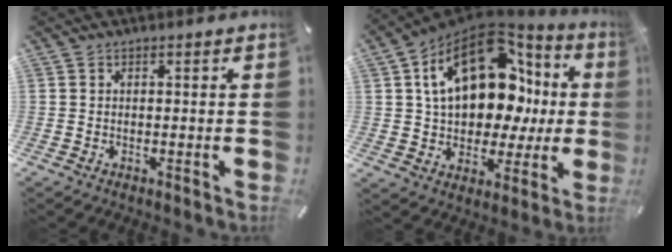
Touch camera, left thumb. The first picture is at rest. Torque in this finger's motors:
{"motor_torque": [2.49, 2.51, 1.74, -1.03, 0.67]}